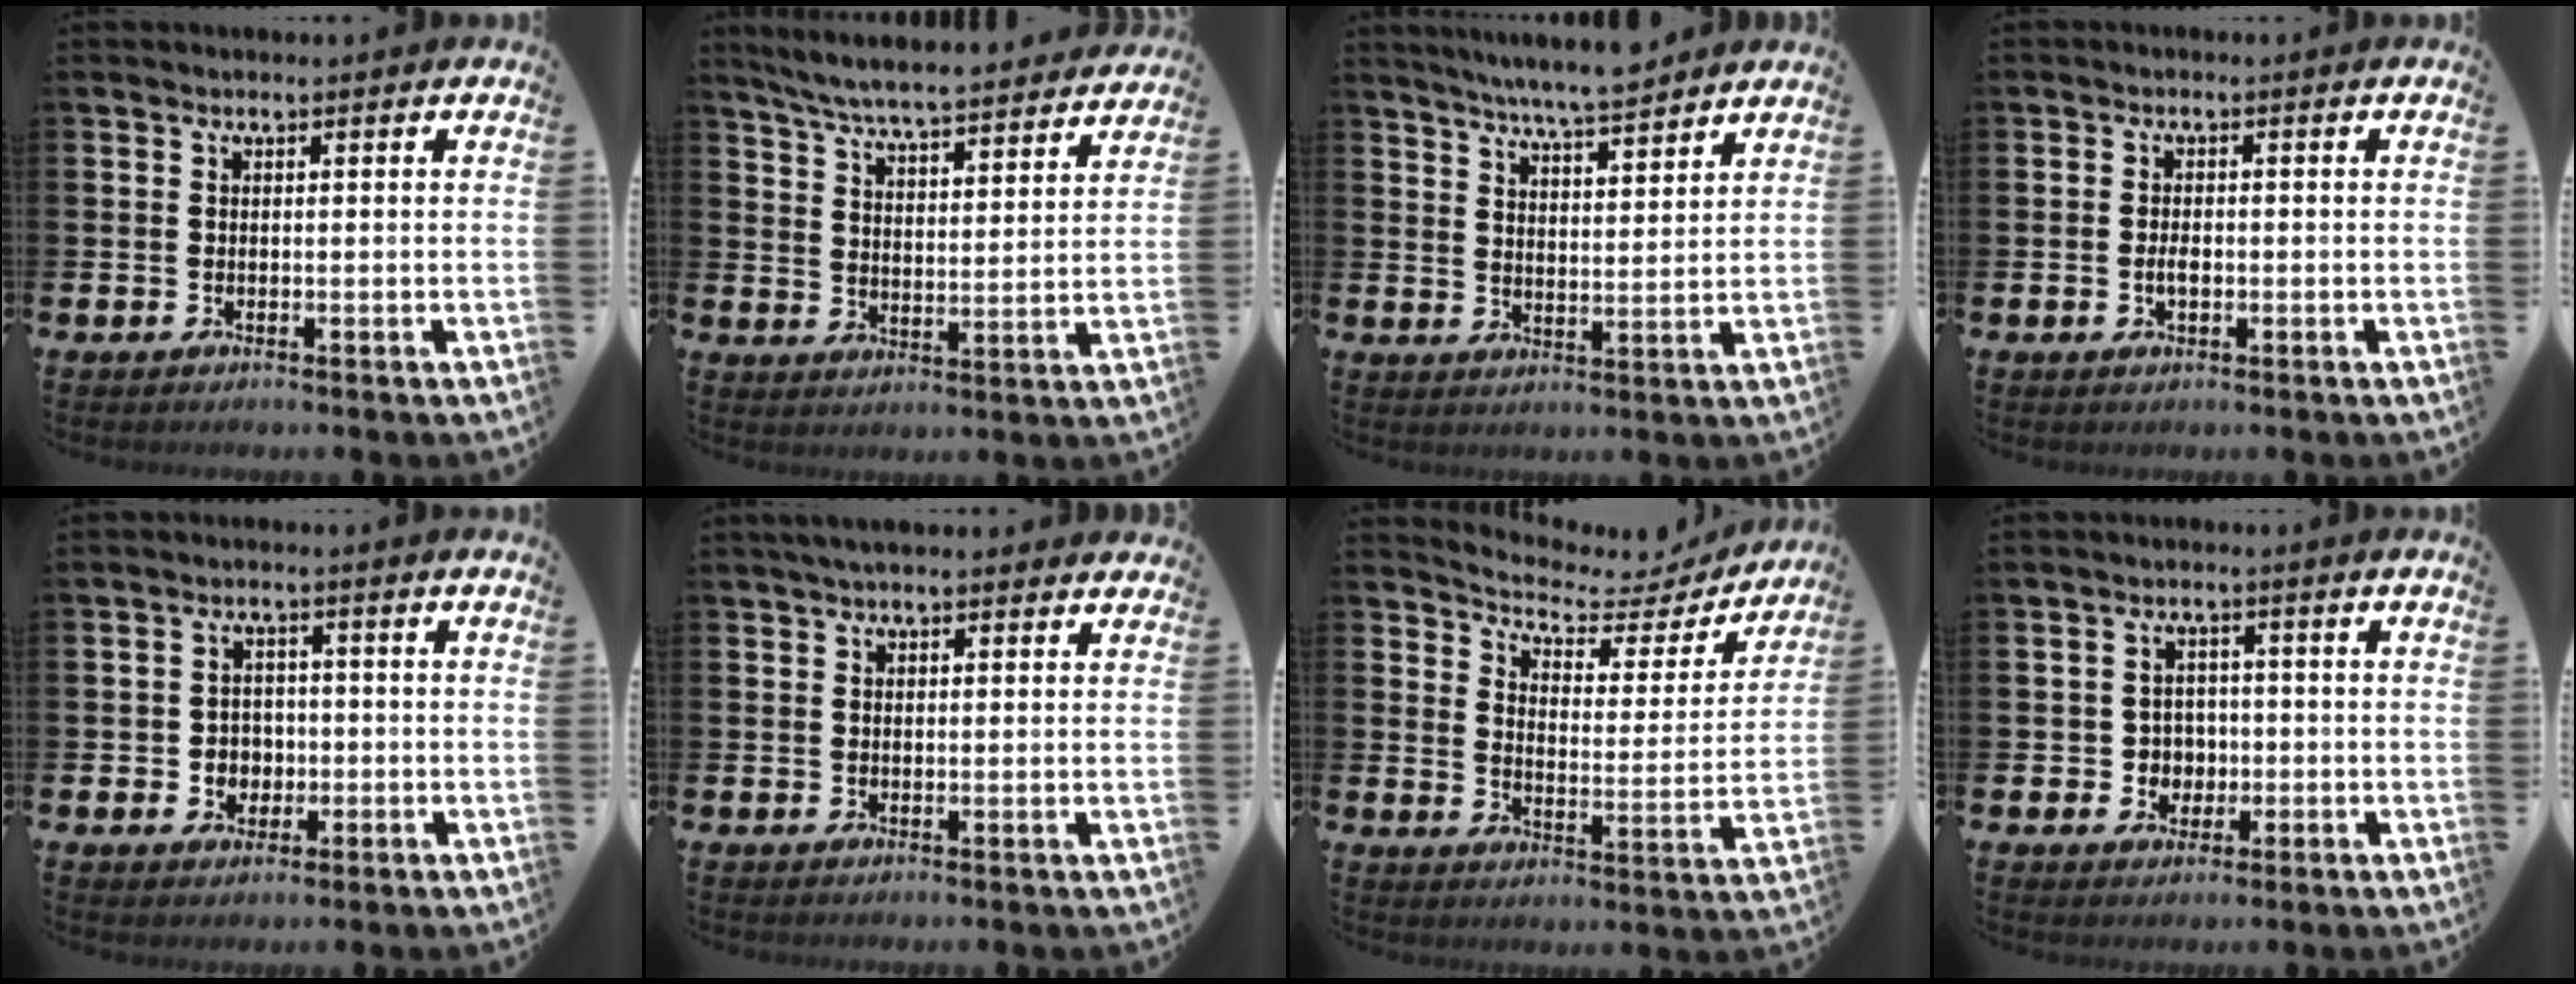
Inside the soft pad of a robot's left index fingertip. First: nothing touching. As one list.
[{"total": 6.6, "force": [6.4, 0.2, 1.8], "torque": [-0.061, -0.045, 0.110]}, {"total": 6.3, "force": [6.2, -0.1, 1.2], "torque": [-0.033, -0.036, 0.109]}, {"total": 1.8, "force": [-0.3, 1.0, 1.5], "torque": [-0.024, 0.001, -0.008]}, {"total": 3.0, "force": [-0.4, 2.9, 0.8], "torque": [-0.016, 0.003, -0.016]}, {"total": 2.6, "force": [2.2, 0.6, 1.1], "torque": [-0.023, 0.001, 0.039]}, {"total": 5.2, "force": [4.8, 1.7, 1.0], "torque": [-0.039, -0.042, 0.072]}, {"total": 3.1, "force": [-0.2, 3.1, 0.6], "torque": [-0.013, 0.002, -0.012]}]